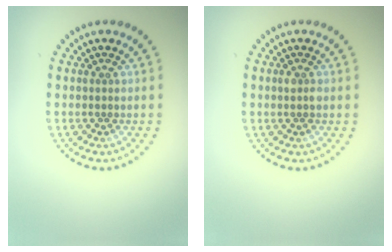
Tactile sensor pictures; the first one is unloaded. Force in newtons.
{"total": 1.1, "press": 1.0, "slide": 0.4}